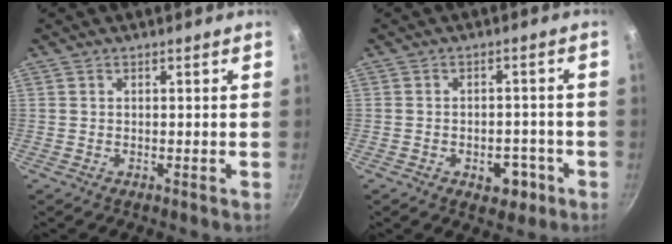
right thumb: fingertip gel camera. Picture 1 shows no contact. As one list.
[{"total": 5.6, "force": [-2.5, 3.7, 3.4], "torque": [-0.021, 0.017, -0.028]}]